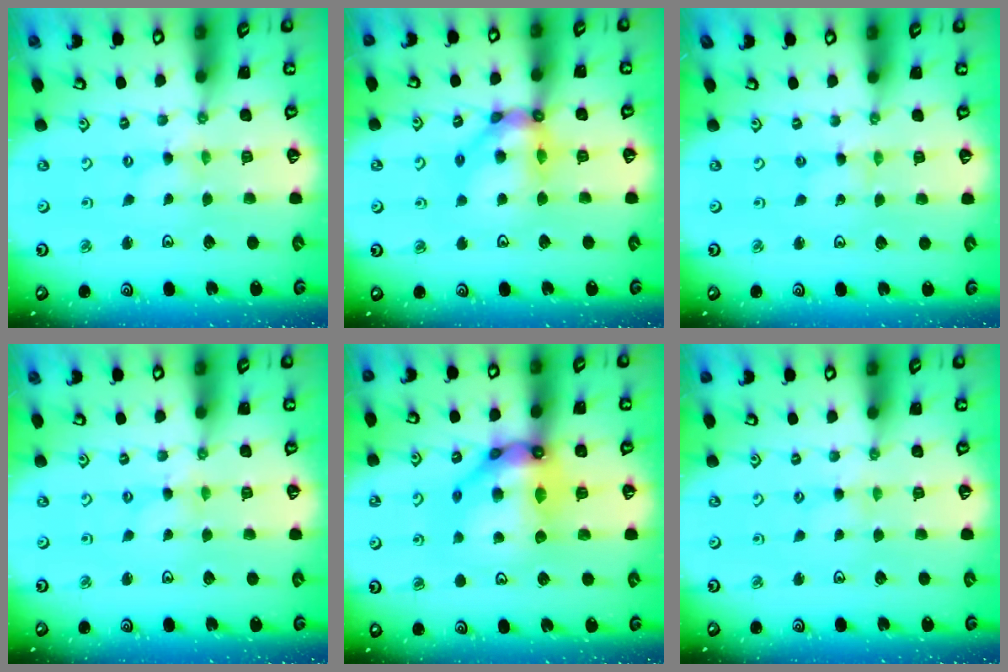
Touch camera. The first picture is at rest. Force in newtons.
{"total": 12.7, "press": 12.6, "slide": 1.2}
{"total": 0.0}
{"total": 0.0}
{"total": 15.0, "press": 14.8, "slide": 1.9}
{"total": 1.3, "press": 1.2, "slide": 0.3}